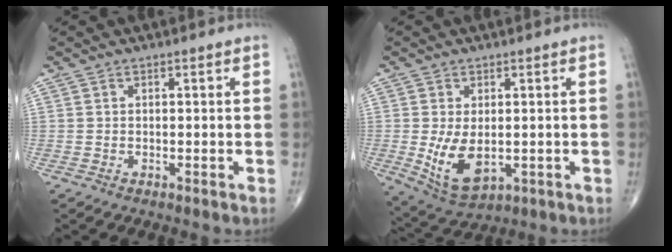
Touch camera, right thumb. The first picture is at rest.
{"total": 8.7, "force": [-1.0, 4.9, 7.1], "torque": [-0.127, -0.015, 0.001]}